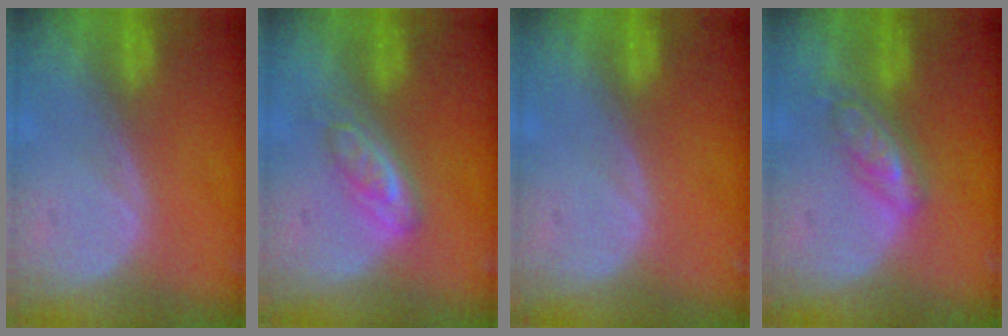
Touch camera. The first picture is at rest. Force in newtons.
{"total": 4.6, "press": 4.4, "slide": 1.3}
{"total": 0.0}
{"total": 5.7, "press": 5.0, "slide": 2.8}